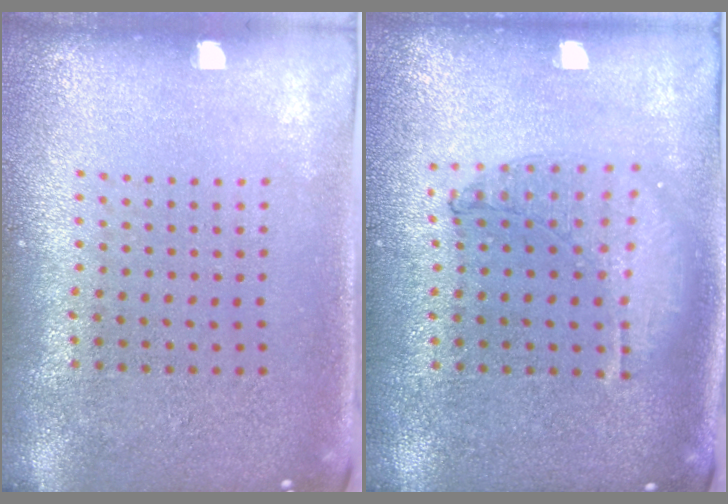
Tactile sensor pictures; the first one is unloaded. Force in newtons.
{"total": 1.0, "press": 0.9, "slide": 0.3}